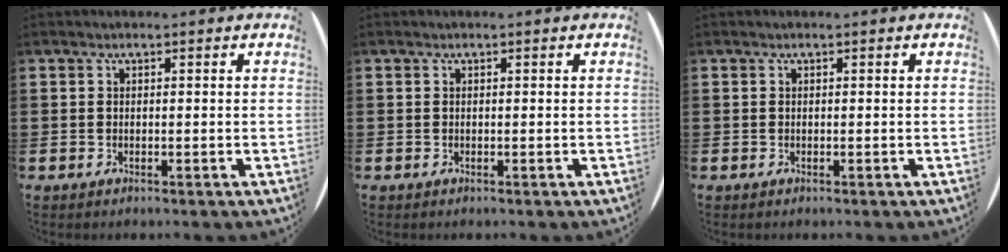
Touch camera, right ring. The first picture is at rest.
{"total": 0.0}
{"total": 0.0}